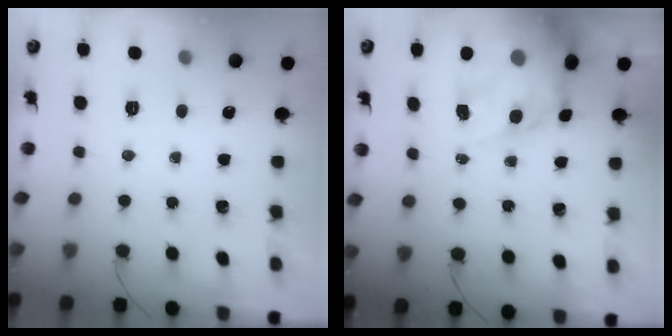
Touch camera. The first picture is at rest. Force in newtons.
{"total": 15.5, "press": 15.1, "slide": 3.8}